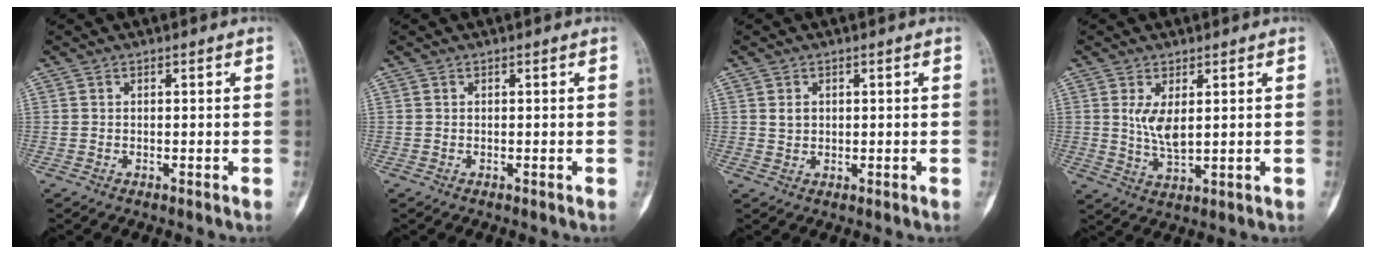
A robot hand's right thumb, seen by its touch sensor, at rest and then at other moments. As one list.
[{"total": 0.0}, {"total": 1.7, "force": [0.6, 1.4, 0.9], "torque": [-0.005, -0.004, 0.013]}, {"total": 5.2, "force": [1.3, 2.1, 4.6], "torque": [-0.083, -0.019, 0.035]}]